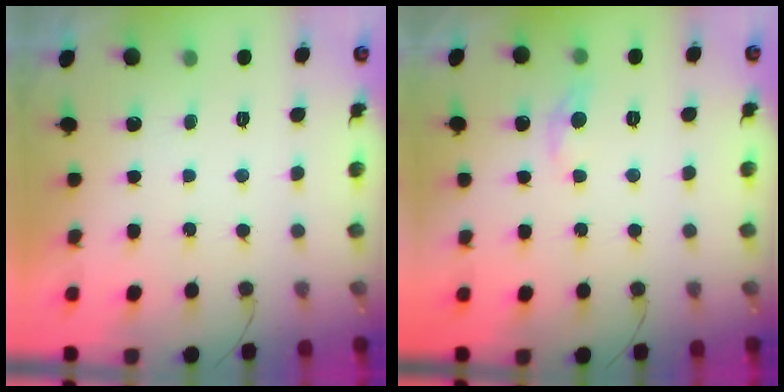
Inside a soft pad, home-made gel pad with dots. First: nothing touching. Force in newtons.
{"total": 5.9, "press": 5.8, "slide": 0.9}